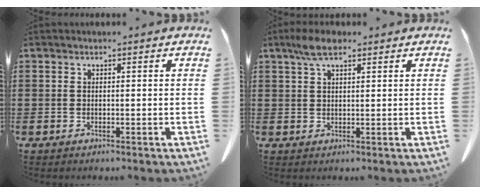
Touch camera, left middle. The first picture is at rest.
{"total": 4.3, "force": [2.5, 1.3, 3.2], "torque": [-0.069, 0.004, 0.045]}